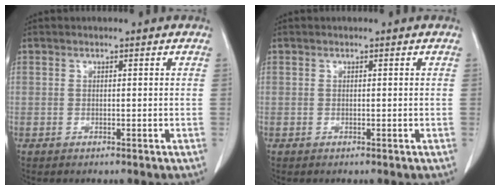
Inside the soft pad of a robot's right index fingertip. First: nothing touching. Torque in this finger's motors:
{"motor_torque": [0.00, 0.00, 0.01, 0.00]}